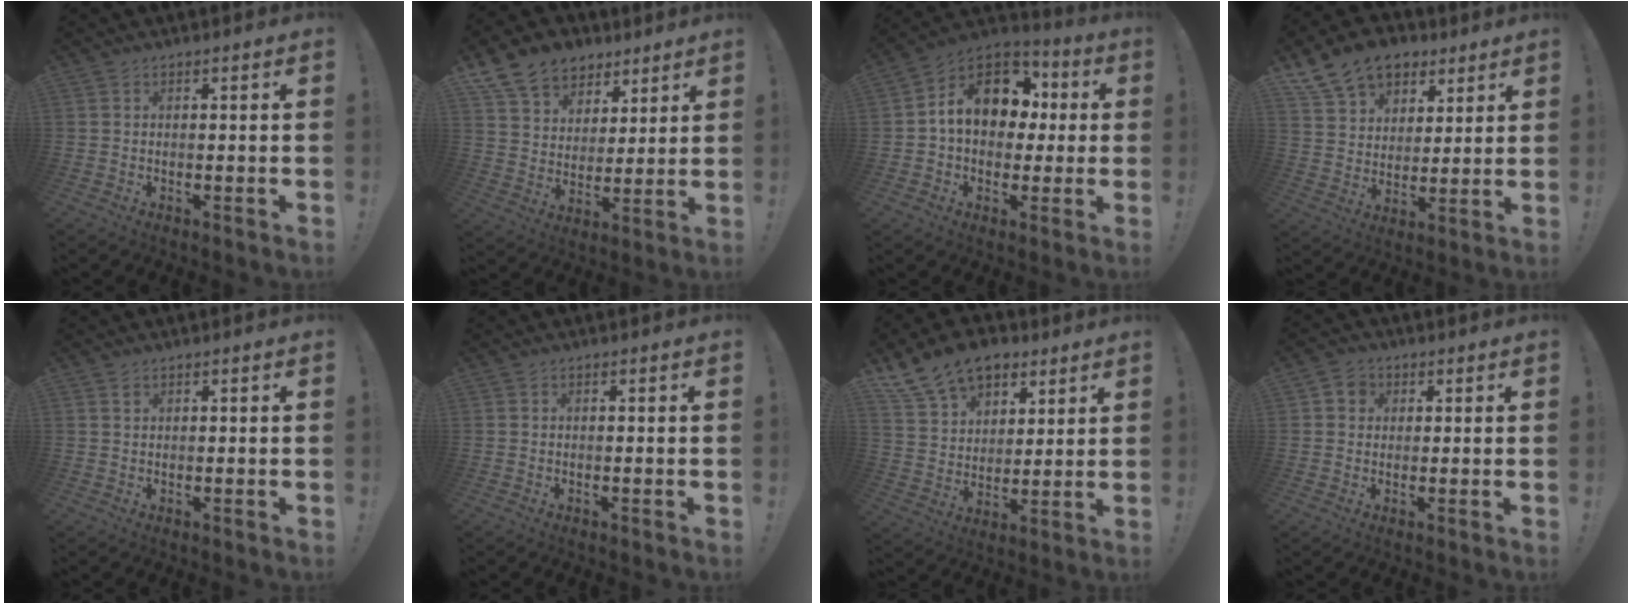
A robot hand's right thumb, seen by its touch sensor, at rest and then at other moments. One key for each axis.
{"total": 14.3, "fx": 11.3, "fy": 6.9, "fz": 5.4, "tx": -0.119, "ty": -0.077, "tz": 0.217}
{"total": 15.3, "fx": 3.0, "fy": 11.5, "fz": 9.6, "tx": -0.137, "ty": 0.008, "tz": 0.063}
{"total": 14.7, "fx": 9.2, "fy": 10.1, "fz": 5.3, "tx": -0.092, "ty": -0.049, "tz": 0.177}
{"total": 0.8, "fx": 0.4, "fy": 0.6, "fz": 0.3, "tx": -0.007, "ty": 0.001, "tz": 0.008}
{"total": 0.0}
{"total": 15.2, "fx": 10.0, "fy": 9.9, "fz": 5.9, "tx": -0.104, "ty": -0.058, "tz": 0.190}
{"total": 4.0, "fx": 1.1, "fy": 3.6, "fz": 1.5, "tx": -0.025, "ty": 0.005, "tz": 0.020}